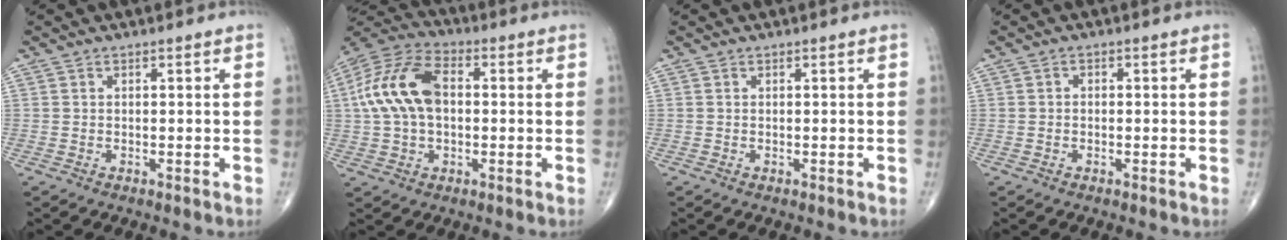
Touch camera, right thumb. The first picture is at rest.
{"total": 14.8, "force": [1.3, 9.0, 11.6], "torque": [-0.230, 0.031, 0.015]}
{"total": 0.0}
{"total": 0.6, "force": [-0.2, 0.5, 0.3], "torque": [0.001, 0.003, -0.008]}